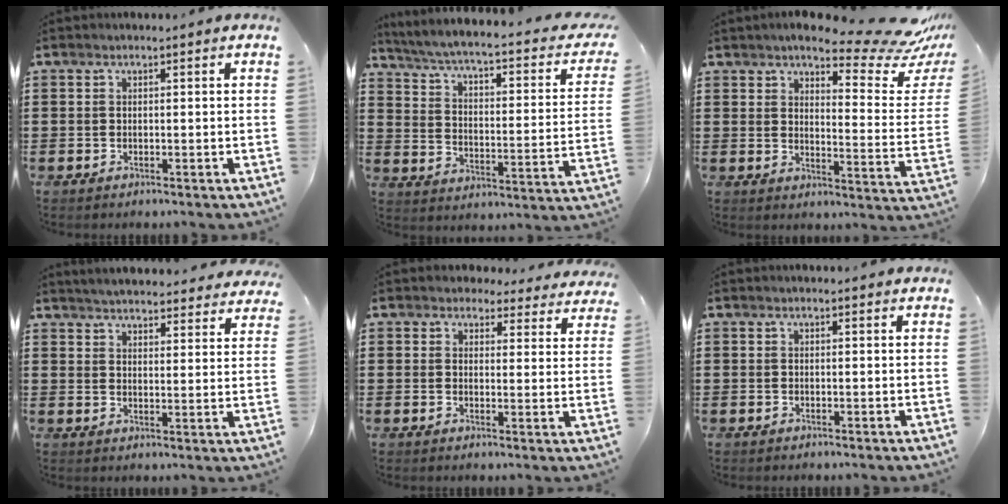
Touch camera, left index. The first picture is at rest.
{"total": 3.5, "force": [2.2, -0.2, 2.7], "torque": [-0.066, -0.035, 0.025]}
{"total": 10.7, "force": [8.7, 1.9, 5.9], "torque": [-0.100, -0.056, 0.142]}
{"total": 4.2, "force": [4.2, -0.2, 0.5], "torque": [-0.029, -0.026, 0.073]}
{"total": 3.4, "force": [3.2, 1.0, 0.4], "torque": [-0.015, -0.011, 0.057]}
{"total": 0.7, "force": [0.6, 0.0, 0.4], "torque": [-0.009, 0.000, 0.012]}